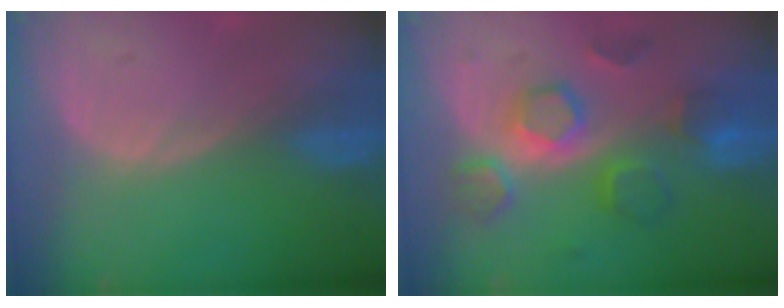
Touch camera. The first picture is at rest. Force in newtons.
{"total": 8.3, "press": 8.1, "slide": 2.0}